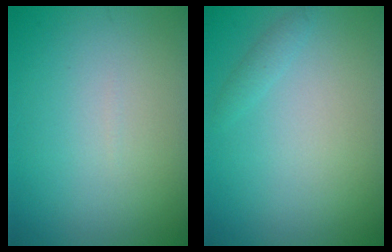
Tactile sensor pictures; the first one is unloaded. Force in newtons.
{"total": 0.8, "press": 0.8, "slide": 0.0}